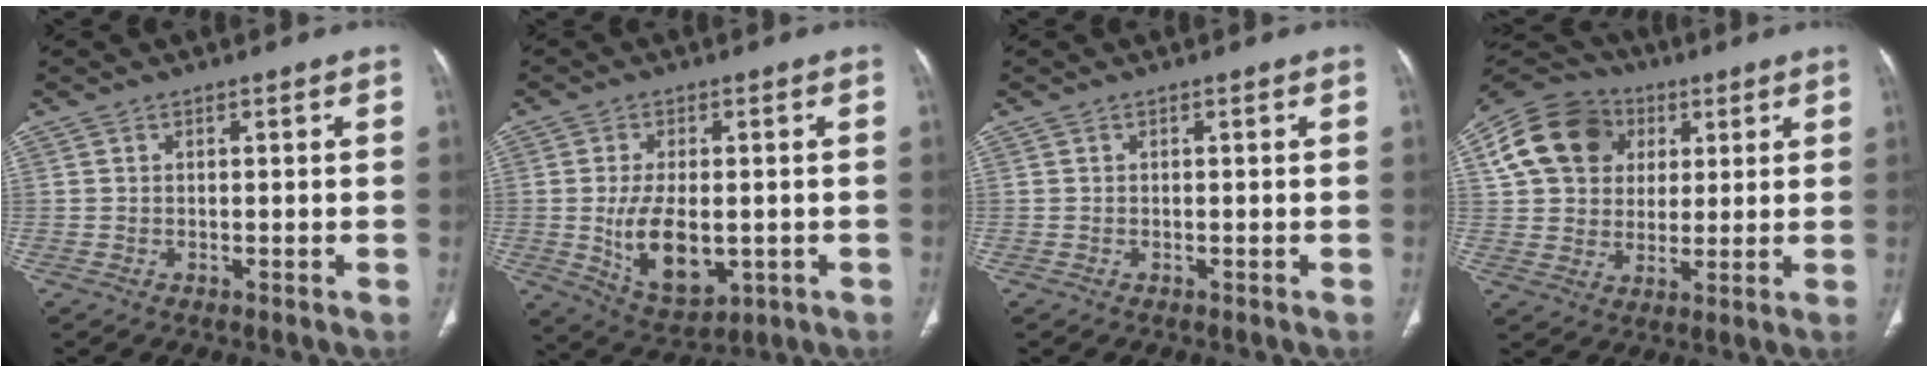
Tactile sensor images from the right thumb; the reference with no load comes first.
{"total": 11.4, "force": [-1.4, 6.3, 9.4], "torque": [-0.153, -0.013, -0.005]}
{"total": 0.0}
{"total": 16.2, "force": [5.1, 13.2, 7.9], "torque": [-0.128, 0.013, 0.086]}